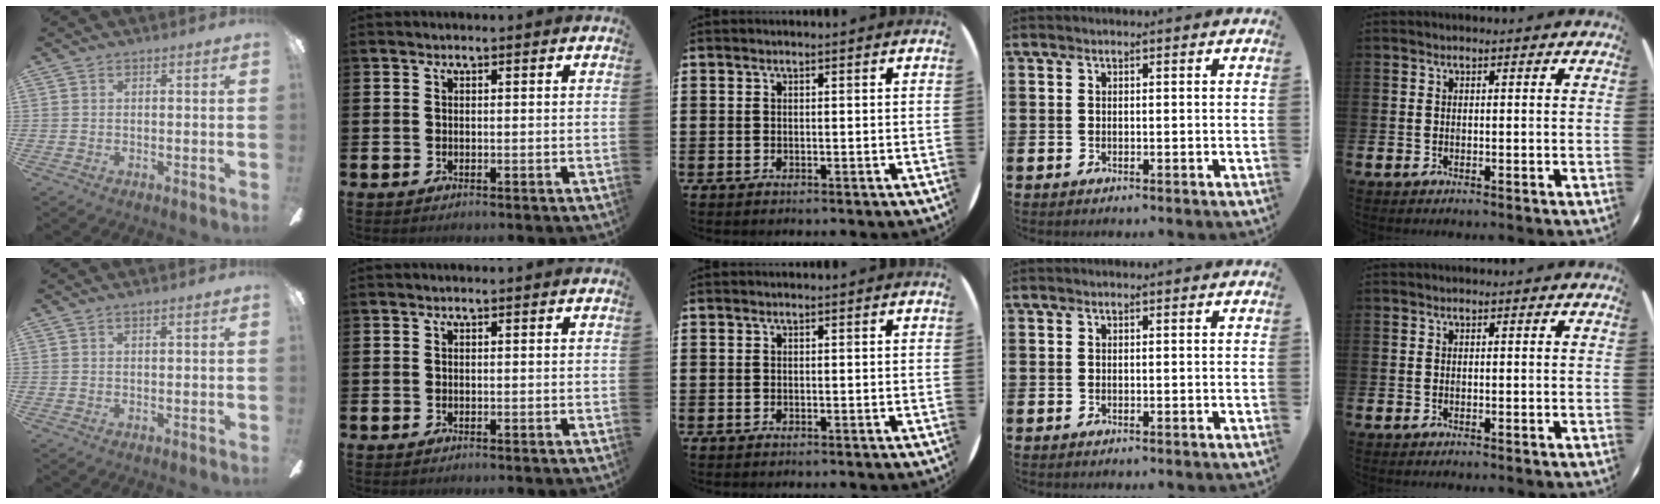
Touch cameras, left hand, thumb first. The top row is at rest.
{"thumb": {"total": 0.5, "force": [0.3, 0.1, 0.4], "torque": [-0.009, 0.000, 0.005]}}